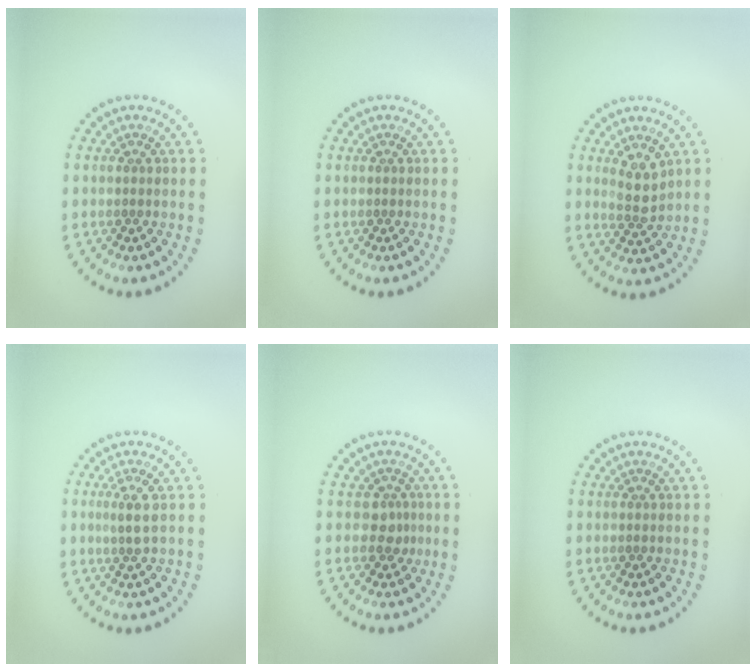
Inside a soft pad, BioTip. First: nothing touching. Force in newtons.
{"total": 0.0}
{"total": 2.4, "press": 2.1, "slide": 1.0}
{"total": 1.5, "press": 1.3, "slide": 0.8}
{"total": 1.7, "press": 1.3, "slide": 1.2}
{"total": 0.0}